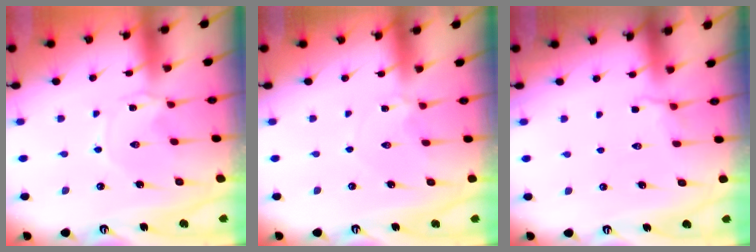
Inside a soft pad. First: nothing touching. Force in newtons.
{"total": 3.0, "press": 3.0, "slide": 0.5}
{"total": 3.6, "press": 3.1, "slide": 1.8}